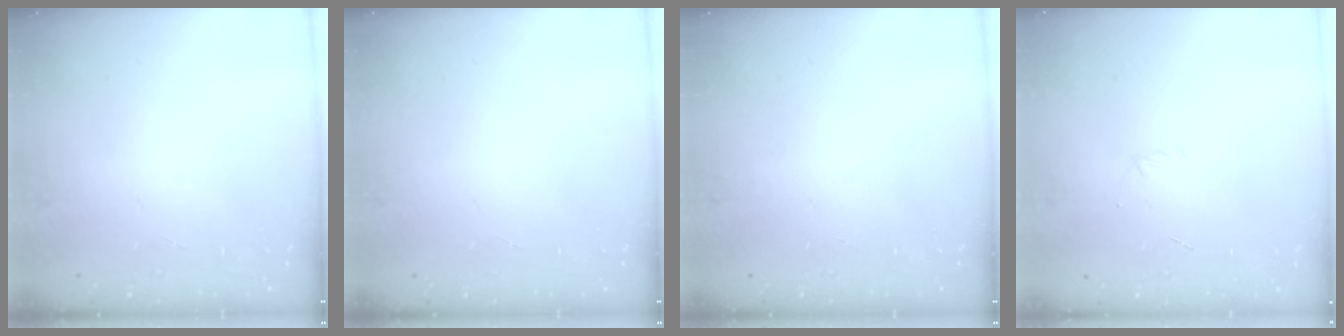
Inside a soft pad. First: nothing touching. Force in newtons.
{"total": 0.0}
{"total": 0.0}
{"total": 2.7, "press": 2.6, "slide": 0.7}